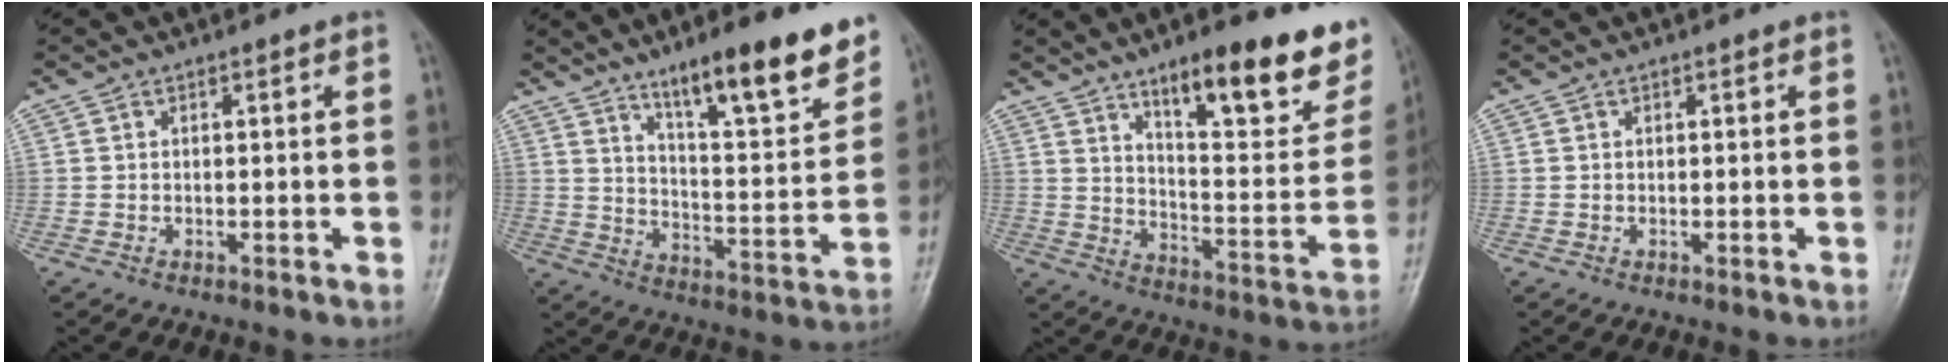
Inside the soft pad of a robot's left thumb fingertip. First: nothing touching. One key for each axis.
{"total": 17.2, "fx": 11.8, "fy": 3.5, "fz": 12.0, "tx": -0.148, "ty": -0.071, "tz": 0.189}
{"total": 22.4, "fx": 13.8, "fy": 6.6, "fz": 16.3, "tx": -0.179, "ty": -0.069, "tz": 0.208}
{"total": 0.0}